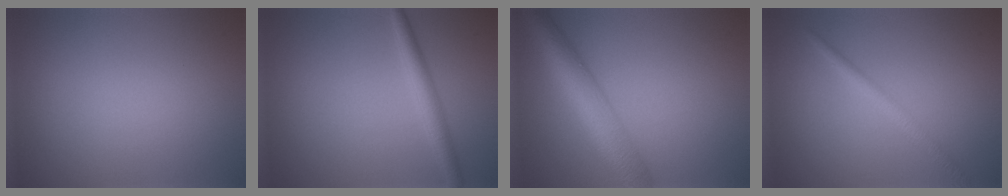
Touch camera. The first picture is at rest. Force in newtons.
{"total": 2.5, "press": 2.5, "slide": 0.1}
{"total": 7.1, "press": 7.1, "slide": 0.2}
{"total": 2.1, "press": 2.1, "slide": 0.0}